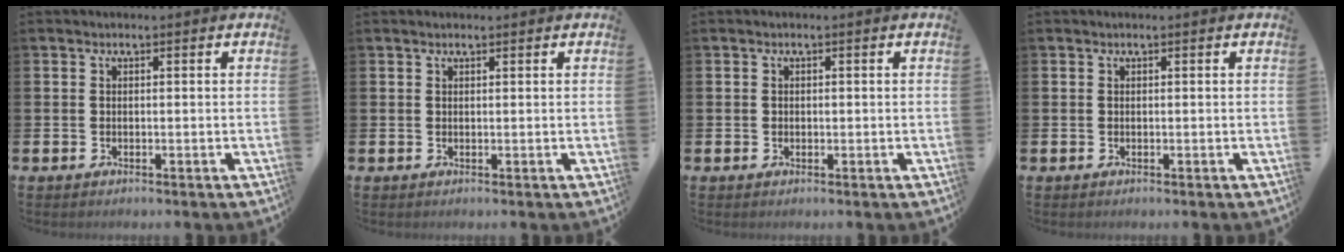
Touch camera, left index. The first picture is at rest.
{"total": 0.8, "force": [0.7, 0.2, 0.3], "torque": [-0.001, 0.000, 0.012]}
{"total": 0.5, "force": [0.1, 0.5, 0.2], "torque": [0.001, 0.002, -0.001]}
{"total": 0.0}